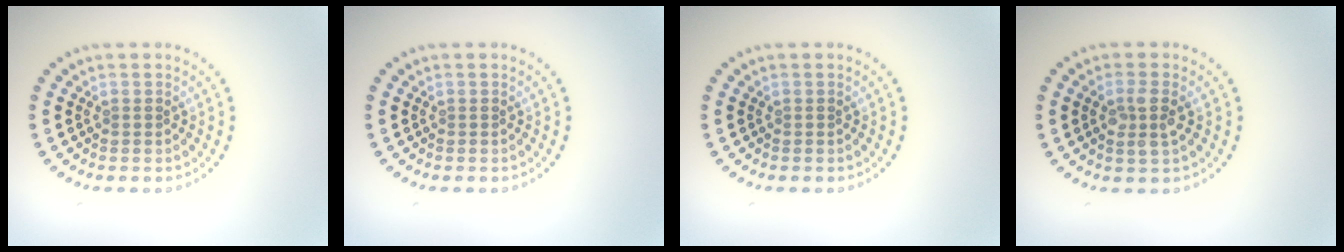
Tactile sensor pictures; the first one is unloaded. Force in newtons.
{"total": 0.0}
{"total": 0.0}
{"total": 2.4, "press": 2.2, "slide": 0.9}